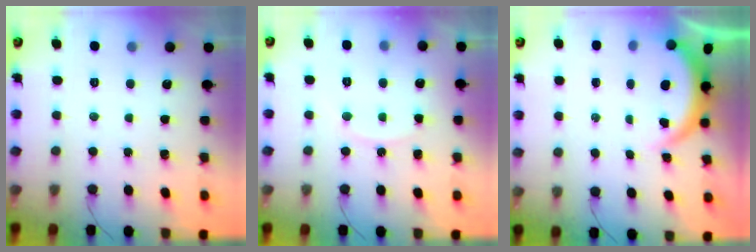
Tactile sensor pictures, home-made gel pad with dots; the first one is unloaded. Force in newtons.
{"total": 7.0, "press": 7.0, "slide": 0.3}
{"total": 3.8, "press": 3.7, "slide": 0.6}